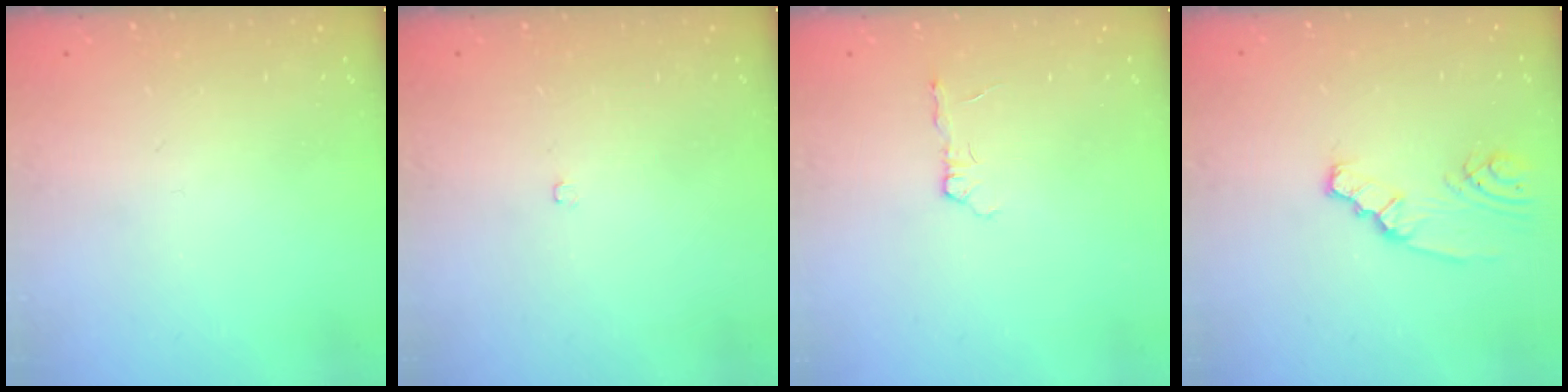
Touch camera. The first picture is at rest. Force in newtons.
{"total": 2.1, "press": 2.1, "slide": 0.4}
{"total": 3.3, "press": 3.3, "slide": 0.3}
{"total": 2.2, "press": 2.1, "slide": 0.5}